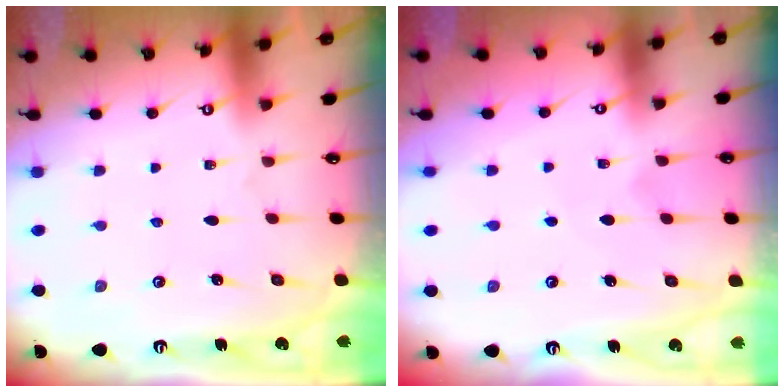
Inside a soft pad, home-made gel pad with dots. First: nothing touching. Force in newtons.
{"total": 4.0, "press": 3.9, "slide": 0.4}